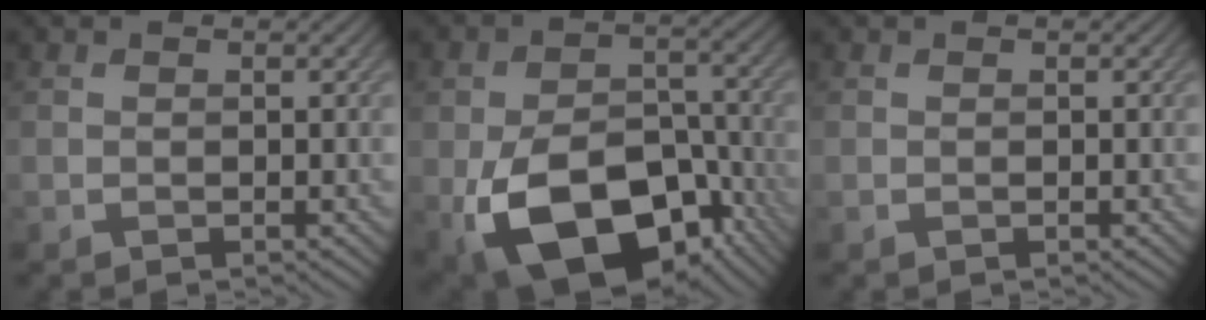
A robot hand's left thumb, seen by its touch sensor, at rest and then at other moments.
{"total": 17.1, "force": [-7.4, 10.4, 11.4], "torque": [-0.203, -0.040, -0.117]}
{"total": 0.0}